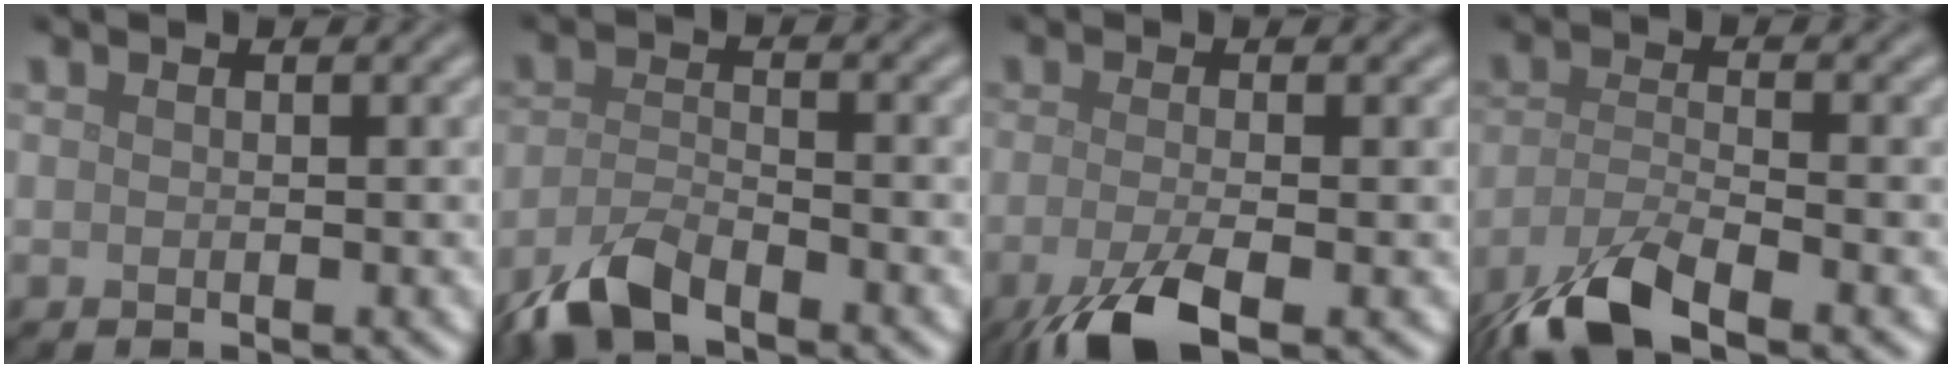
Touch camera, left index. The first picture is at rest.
{"total": 4.4, "force": [-3.5, 1.2, 2.4], "torque": [-0.052, -0.007, -0.077]}
{"total": 5.4, "force": [-2.7, 1.4, 4.4], "torque": [-0.080, -0.008, -0.060]}
{"total": 6.5, "force": [-4.4, 1.9, 4.4], "torque": [-0.091, -0.011, -0.092]}